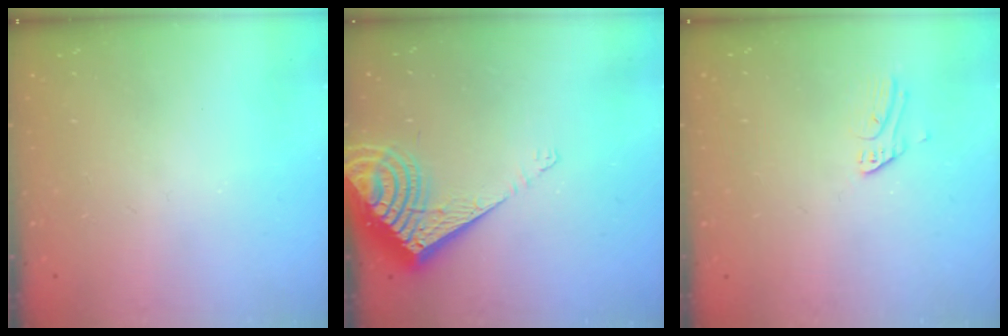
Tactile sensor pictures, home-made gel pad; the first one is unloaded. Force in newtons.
{"total": 11.7, "press": 11.6, "slide": 1.5}
{"total": 2.8, "press": 2.8, "slide": 0.2}